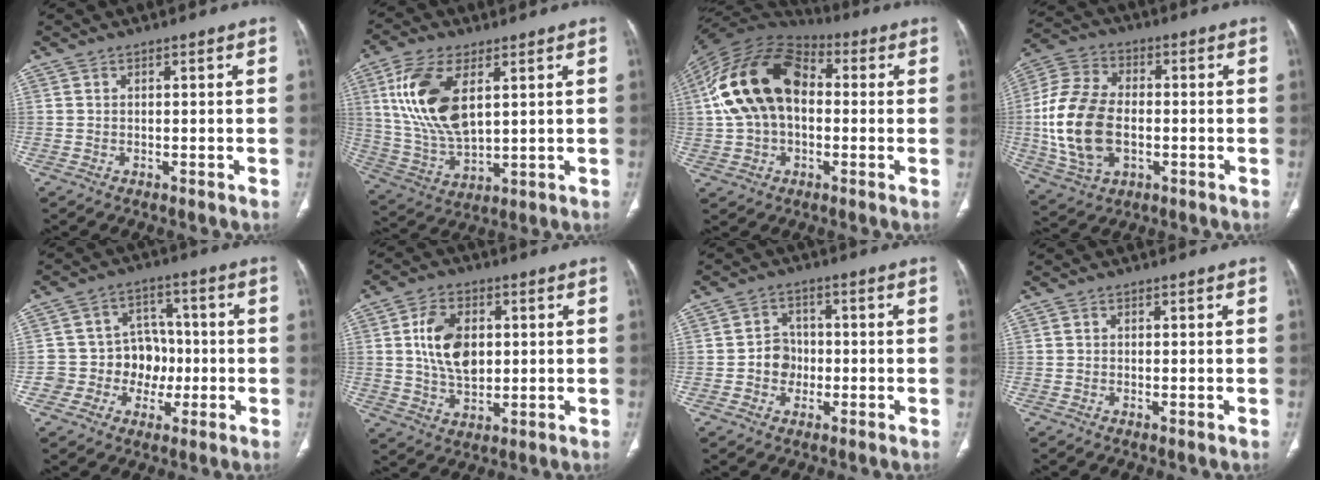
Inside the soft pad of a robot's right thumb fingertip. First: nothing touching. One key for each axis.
{"total": 16.0, "fx": 4.8, "fy": 8.0, "fz": 12.9, "tx": -0.264, "ty": -0.017, "tz": 0.103}
{"total": 19.4, "fx": 1.6, "fy": 12.9, "fz": 14.4, "tx": -0.269, "ty": 0.032, "tz": 0.022}
{"total": 17.8, "fx": -1.6, "fy": 11.4, "fz": 13.5, "tx": -0.275, "ty": 0.012, "tz": -0.023}
{"total": 9.7, "fx": -1.7, "fy": 8.9, "fz": 3.6, "tx": 0.006, "ty": 0.033, "tz": -0.027}
{"total": 11.0, "fx": 1.7, "fy": 7.2, "fz": 8.1, "tx": -0.131, "ty": -0.007, "tz": 0.036}
{"total": 5.0, "fx": -0.9, "fy": 4.5, "fz": 1.9, "tx": -0.003, "ty": 0.013, "tz": -0.021}
{"total": 0.5, "fx": -0.1, "fy": 0.2, "fz": 0.5, "tx": -0.013, "ty": -0.003, "tz": -0.002}